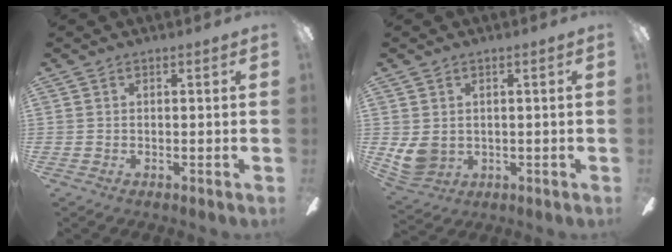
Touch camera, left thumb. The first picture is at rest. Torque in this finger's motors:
{"motor_torque": [0.39, 0.90, 0.52, -0.24, 0.03]}